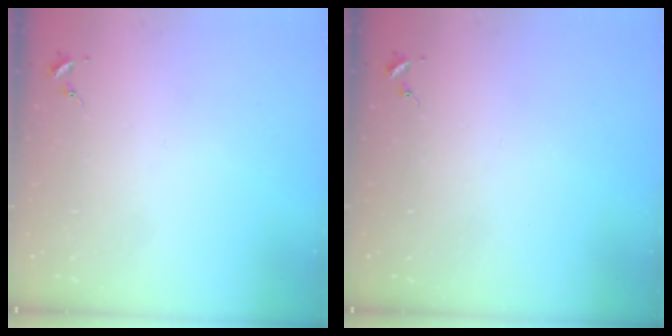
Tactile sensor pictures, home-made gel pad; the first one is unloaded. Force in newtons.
{"total": 0.0}